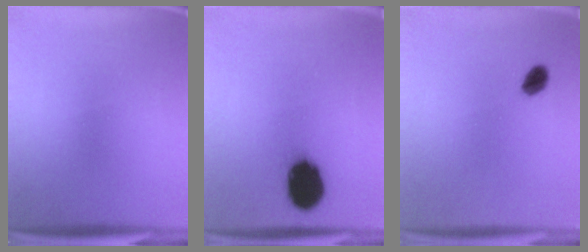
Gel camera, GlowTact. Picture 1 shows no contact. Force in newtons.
{"total": 14.5}
{"total": 3.6}